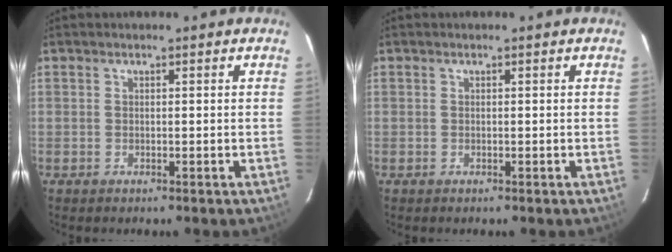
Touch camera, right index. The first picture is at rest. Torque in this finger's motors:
{"motor_torque": [0.00, 0.00, 0.00, 0.00]}